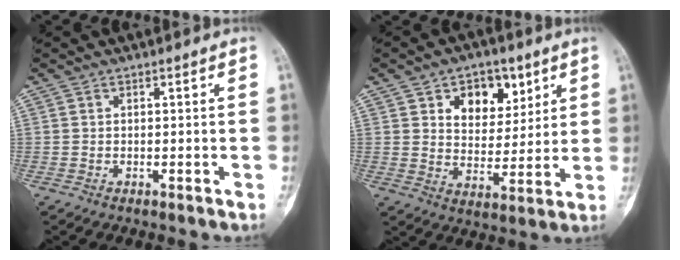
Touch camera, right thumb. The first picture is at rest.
{"total": 10.8, "force": [5.2, 7.3, 6.1], "torque": [-0.050, -0.025, 0.083]}